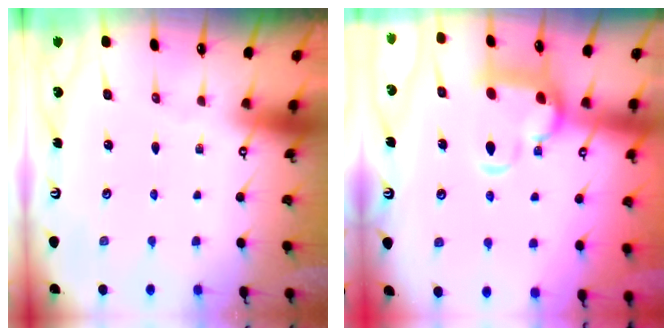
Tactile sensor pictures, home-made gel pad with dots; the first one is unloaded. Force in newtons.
{"total": 7.3, "press": 7.0, "slide": 1.8}